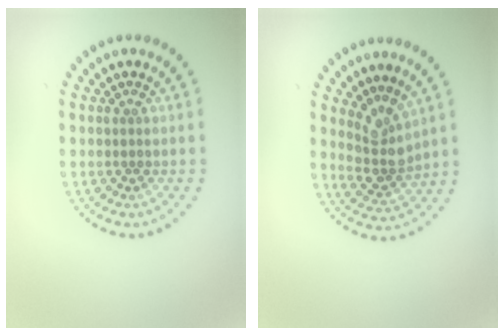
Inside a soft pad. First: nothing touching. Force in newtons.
{"total": 3.0, "press": 2.2, "slide": 2.1}